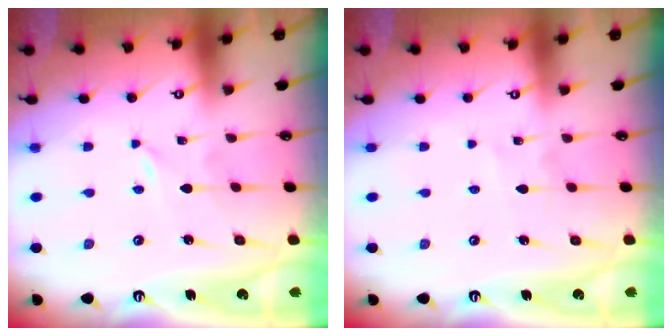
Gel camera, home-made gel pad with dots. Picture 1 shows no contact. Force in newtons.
{"total": 2.6, "press": 2.6, "slide": 0.3}